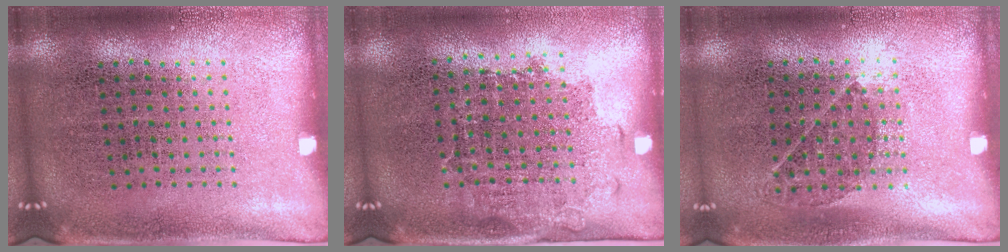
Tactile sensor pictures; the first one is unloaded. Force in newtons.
{"total": 1.3, "press": 1.1, "slide": 0.8}
{"total": 0.8, "press": 0.7, "slide": 0.4}